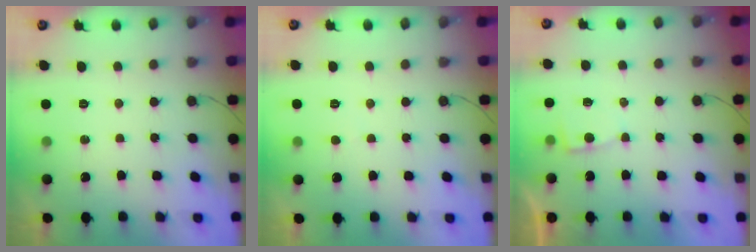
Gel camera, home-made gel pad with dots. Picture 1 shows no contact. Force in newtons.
{"total": 1.6, "press": 1.6, "slide": 0.2}
{"total": 2.2, "press": 2.2, "slide": 0.3}